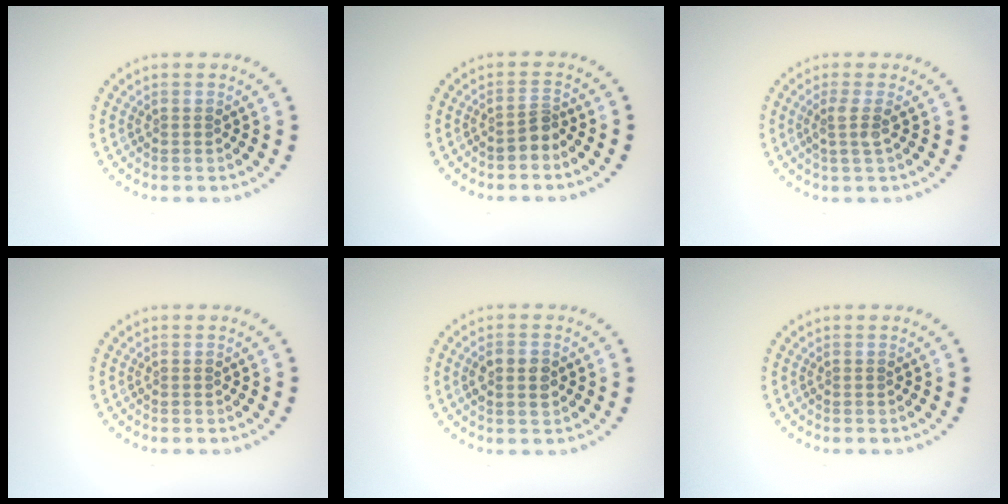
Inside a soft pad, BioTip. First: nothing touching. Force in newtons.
{"total": 1.6, "press": 1.2, "slide": 1.1}
{"total": 1.8, "press": 1.2, "slide": 1.3}
{"total": 0.0}
{"total": 2.3, "press": 2.3, "slide": 0.3}
{"total": 0.0}